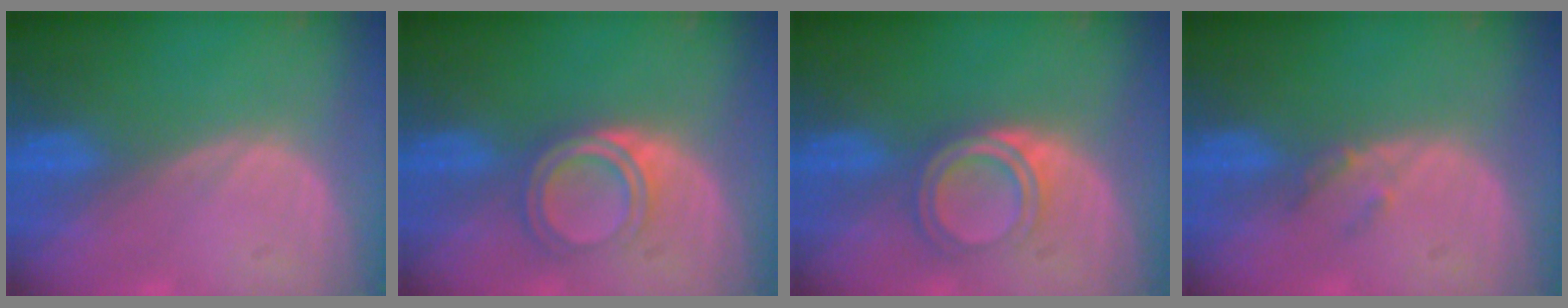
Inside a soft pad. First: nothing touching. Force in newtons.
{"total": 4.7, "press": 4.6, "slide": 0.9}
{"total": 4.7, "press": 4.6, "slide": 0.9}
{"total": 1.8, "press": 1.6, "slide": 0.8}